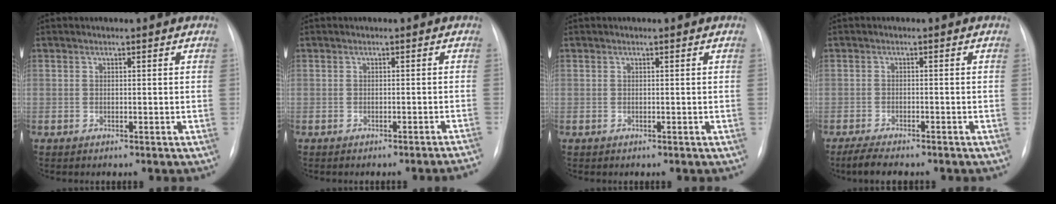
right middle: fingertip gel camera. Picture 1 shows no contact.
{"total": 4.5, "force": [-4.3, -0.8, 1.4], "torque": [-0.005, -0.004, -0.048]}
{"total": 0.0}
{"total": 5.1, "force": [-4.2, 1.1, 2.6], "torque": [-0.048, -0.013, -0.063]}